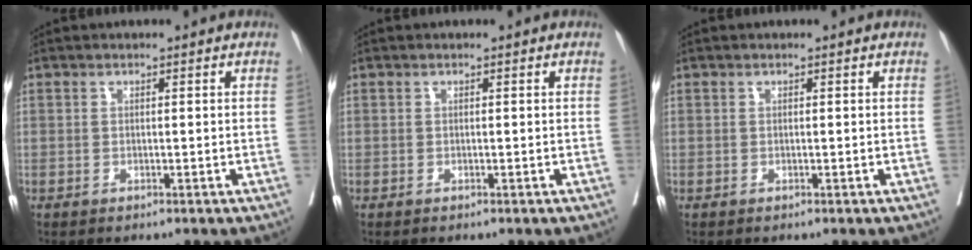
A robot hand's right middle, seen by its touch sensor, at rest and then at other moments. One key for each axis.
{"total": 0.0}
{"total": 0.0}